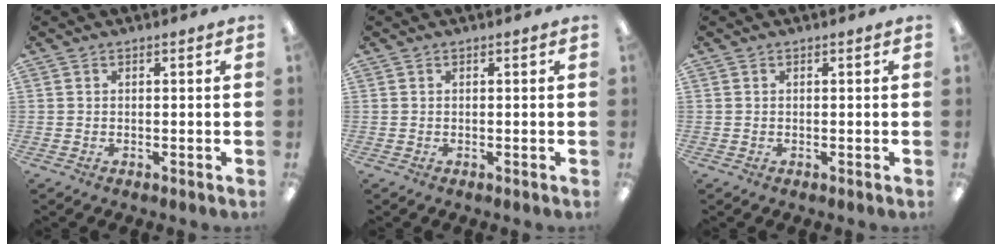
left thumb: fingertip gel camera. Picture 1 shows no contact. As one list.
[{"total": 0.0}, {"total": 0.0}]